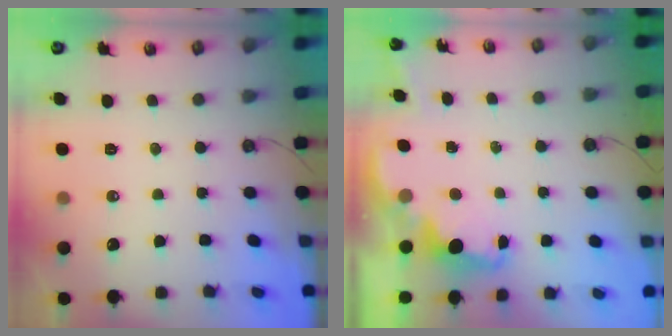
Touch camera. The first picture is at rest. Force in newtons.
{"total": 1.4, "press": 1.3, "slide": 0.6}